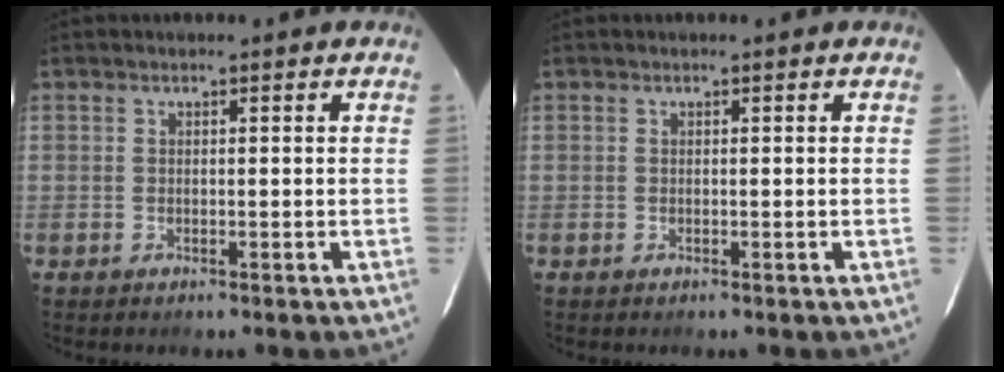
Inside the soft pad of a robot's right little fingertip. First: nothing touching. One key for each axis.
{"total": 0.0}